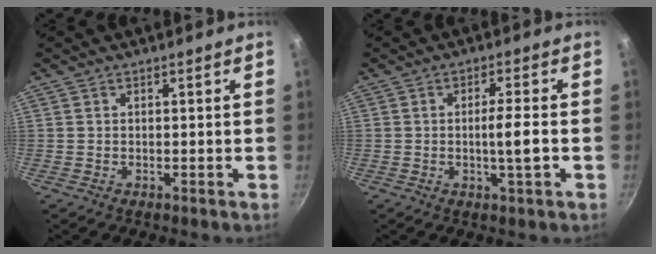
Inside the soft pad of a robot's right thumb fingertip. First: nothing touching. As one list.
[{"total": 5.1, "force": [-1.0, 0.2, 5.0], "torque": [-0.089, 0.005, -0.018]}]